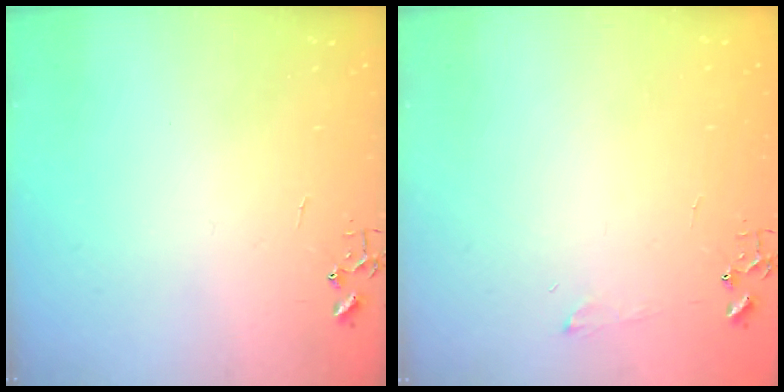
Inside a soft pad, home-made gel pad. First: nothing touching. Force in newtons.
{"total": 4.2, "press": 4.2, "slide": 0.6}